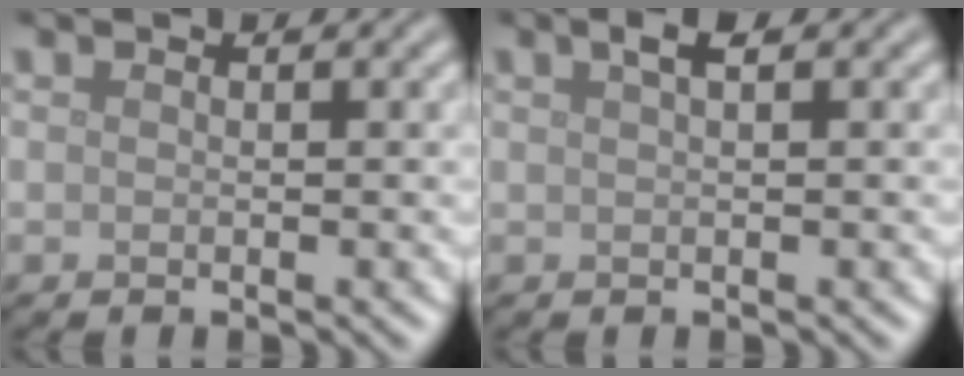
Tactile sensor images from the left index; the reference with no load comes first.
{"total": 1.5, "force": [0.8, 0.4, 1.2], "torque": [-0.020, 0.007, 0.013]}